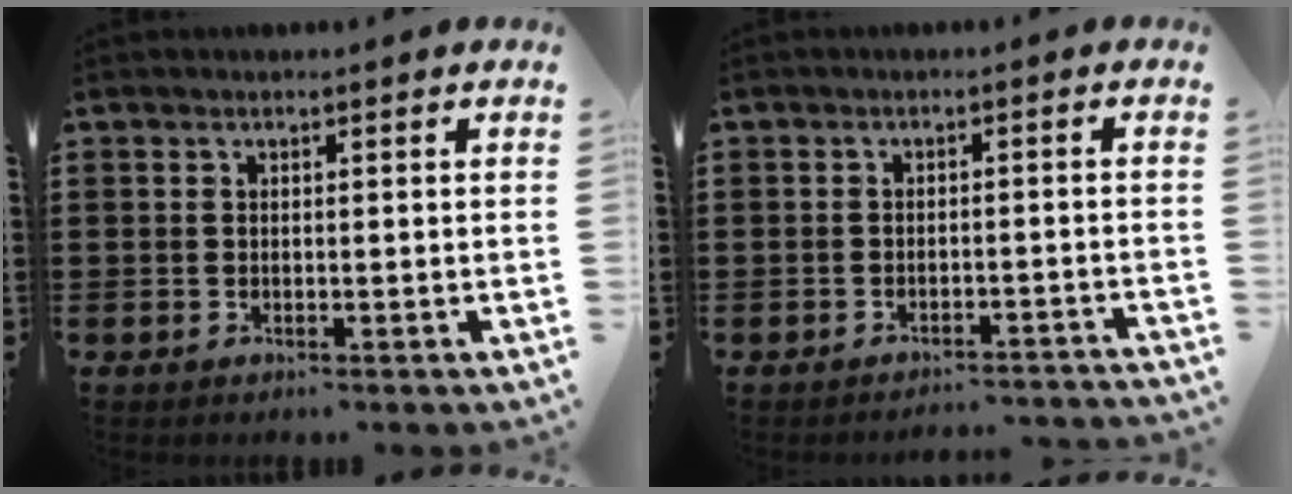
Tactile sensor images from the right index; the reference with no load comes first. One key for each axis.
{"total": 2.6, "fx": -2.6, "fy": -0.1, "fz": -0.1, "tx": -0.004, "ty": -0.002, "tz": -0.055}